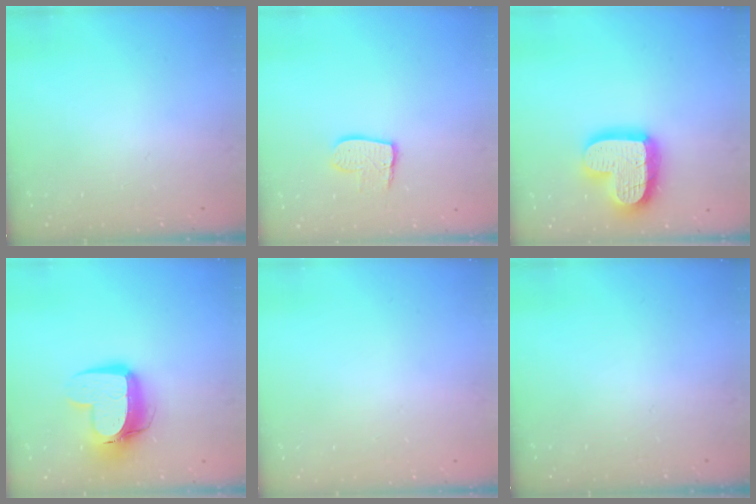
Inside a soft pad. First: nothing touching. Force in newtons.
{"total": 8.7, "press": 8.6, "slide": 0.7}
{"total": 17.7, "press": 17.7, "slide": 1.5}
{"total": 13.9, "press": 13.8, "slide": 1.4}
{"total": 0.0}
{"total": 0.0}